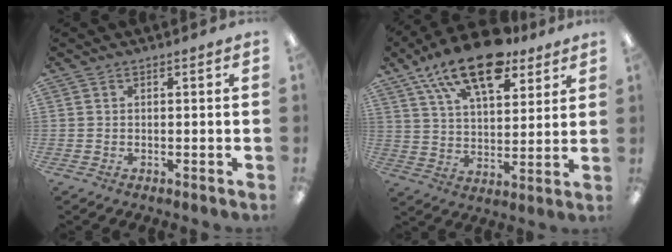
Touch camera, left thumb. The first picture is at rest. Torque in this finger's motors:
{"motor_torque": [0.49, 0.45, 1.61, -1.17, 0.15]}